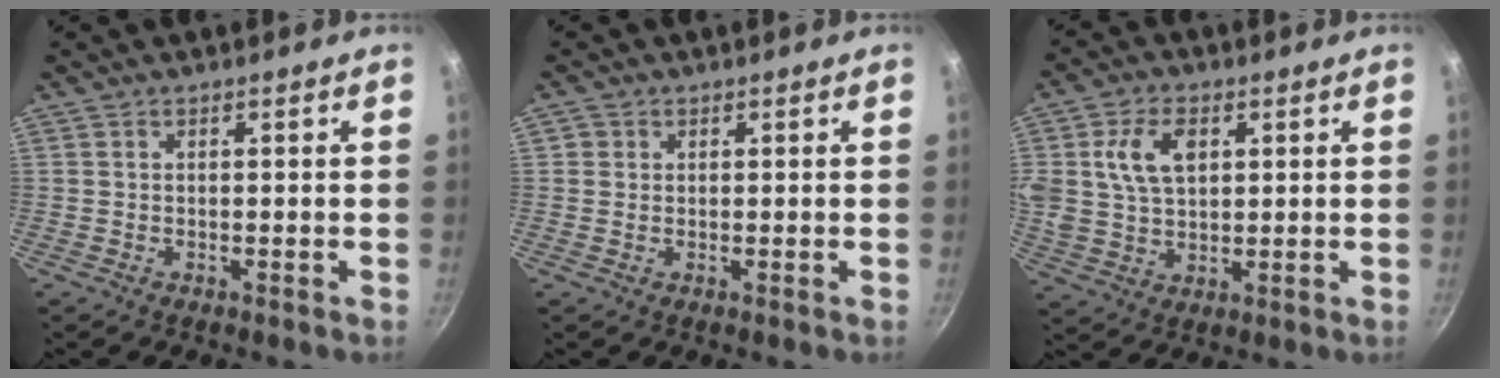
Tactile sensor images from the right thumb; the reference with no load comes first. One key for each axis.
{"total": 1.4, "fx": 0.3, "fy": 1.3, "fz": 0.3, "tx": 0.002, "ty": 0.000, "tz": 0.000}
{"total": 10.1, "fx": 2.9, "fy": 6.7, "fz": 7.0, "tx": -0.116, "ty": 0.000, "tz": 0.051}